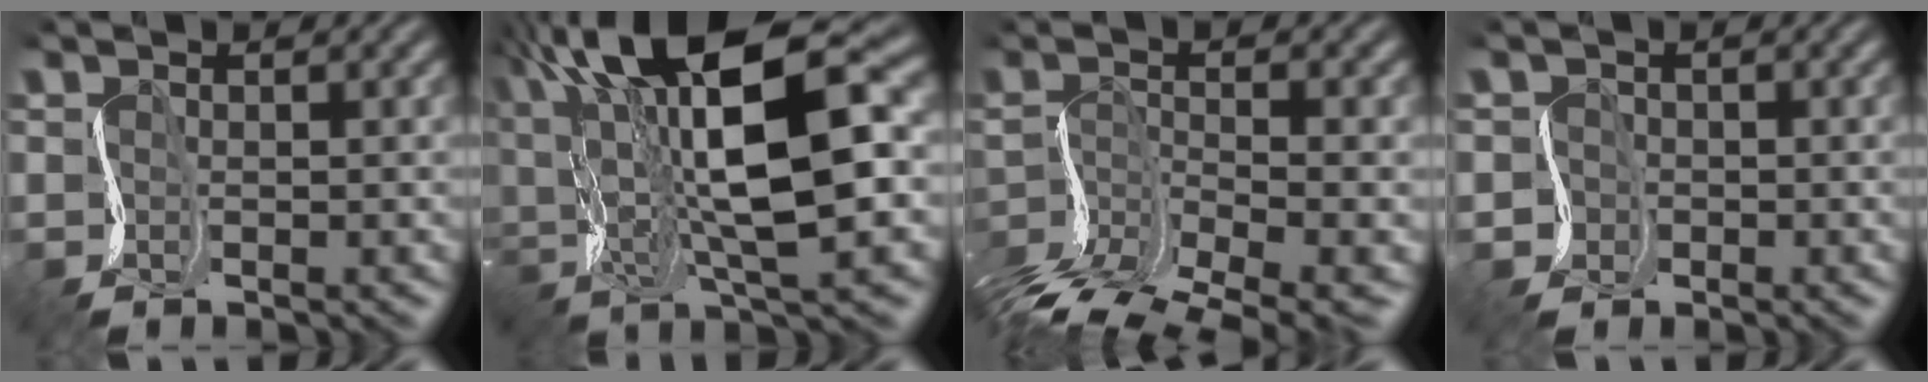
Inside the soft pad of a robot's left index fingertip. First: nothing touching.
{"total": 14.6, "force": [4.2, 4.5, 13.3], "torque": [-0.232, 0.017, 0.065]}
{"total": 7.9, "force": [-5.2, 2.3, 5.6], "torque": [-0.100, -0.005, -0.096]}
{"total": 1.4, "force": [-0.3, 1.3, -0.4], "torque": [0.018, 0.001, -0.008]}